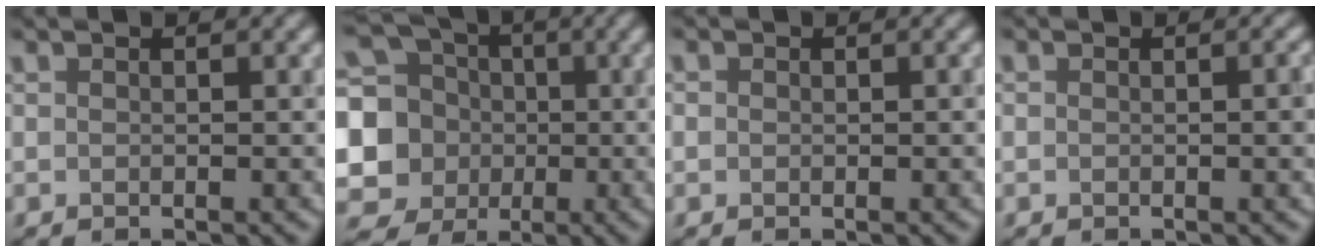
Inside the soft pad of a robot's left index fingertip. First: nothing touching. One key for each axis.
{"total": 10.7, "fx": -0.5, "fy": 9.9, "fz": 4.1, "tx": -0.120, "ty": -0.007, "tz": -0.034}
{"total": 0.8, "fx": 0.2, "fy": 0.7, "fz": 0.3, "tx": -0.002, "ty": -0.003, "tz": -0.002}
{"total": 1.4, "fx": -0.1, "fy": 0.5, "fz": 1.3, "tx": -0.015, "ty": -0.001, "tz": 0.000}